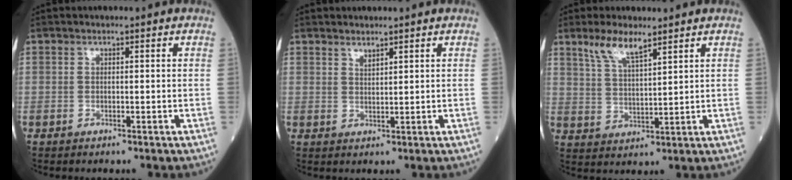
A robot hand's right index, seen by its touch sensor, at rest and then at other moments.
{"total": 1.4, "force": [1.3, 0.2, 0.6], "torque": [-0.015, -0.005, 0.028]}
{"total": 6.1, "force": [4.4, 1.0, 4.1], "torque": [-0.089, 0.004, 0.090]}